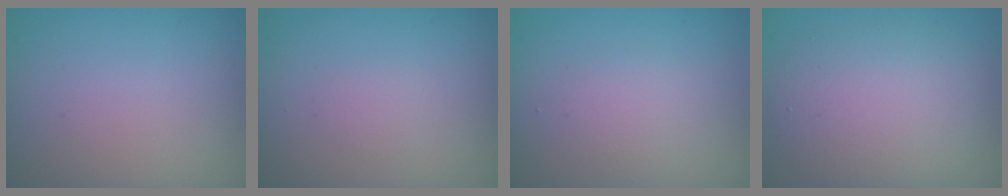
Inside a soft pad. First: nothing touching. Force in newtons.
{"total": 0.6, "press": 0.6, "slide": 0.1}
{"total": 1.9, "press": 1.9, "slide": 0.2}
{"total": 5.9, "press": 5.8, "slide": 0.7}